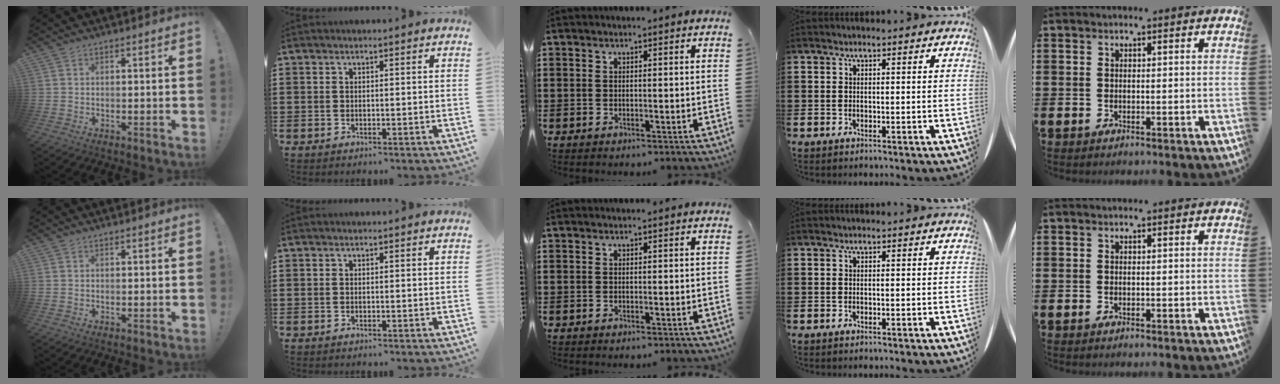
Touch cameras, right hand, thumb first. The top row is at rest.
{}